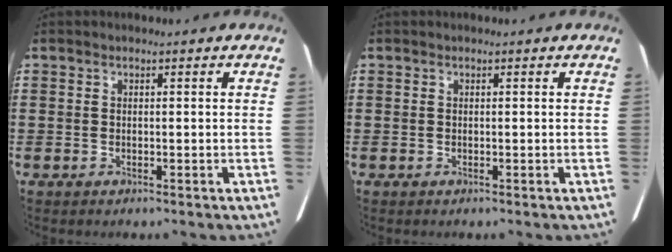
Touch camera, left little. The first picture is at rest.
{"total": 0.0}